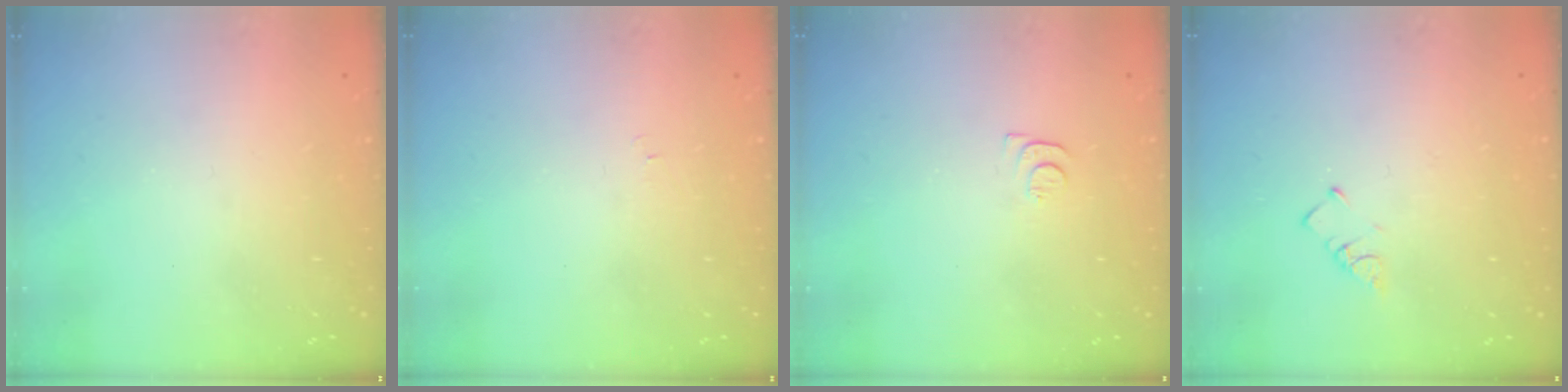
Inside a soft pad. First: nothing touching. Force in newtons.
{"total": 4.0, "press": 3.9, "slide": 0.5}
{"total": 4.8, "press": 4.8, "slide": 0.5}
{"total": 1.5, "press": 1.5, "slide": 0.3}